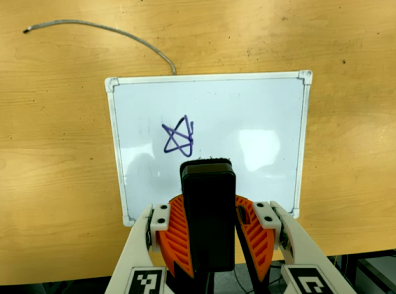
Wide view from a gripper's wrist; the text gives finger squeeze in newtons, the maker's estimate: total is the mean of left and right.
{"total": 9.7, "left": 9.9, "right": 9.5}